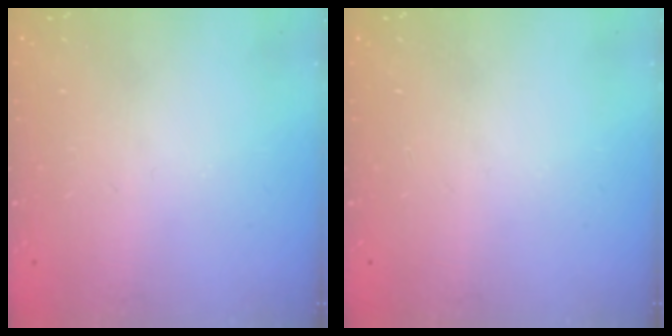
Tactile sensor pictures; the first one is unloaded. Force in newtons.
{"total": 0.0}